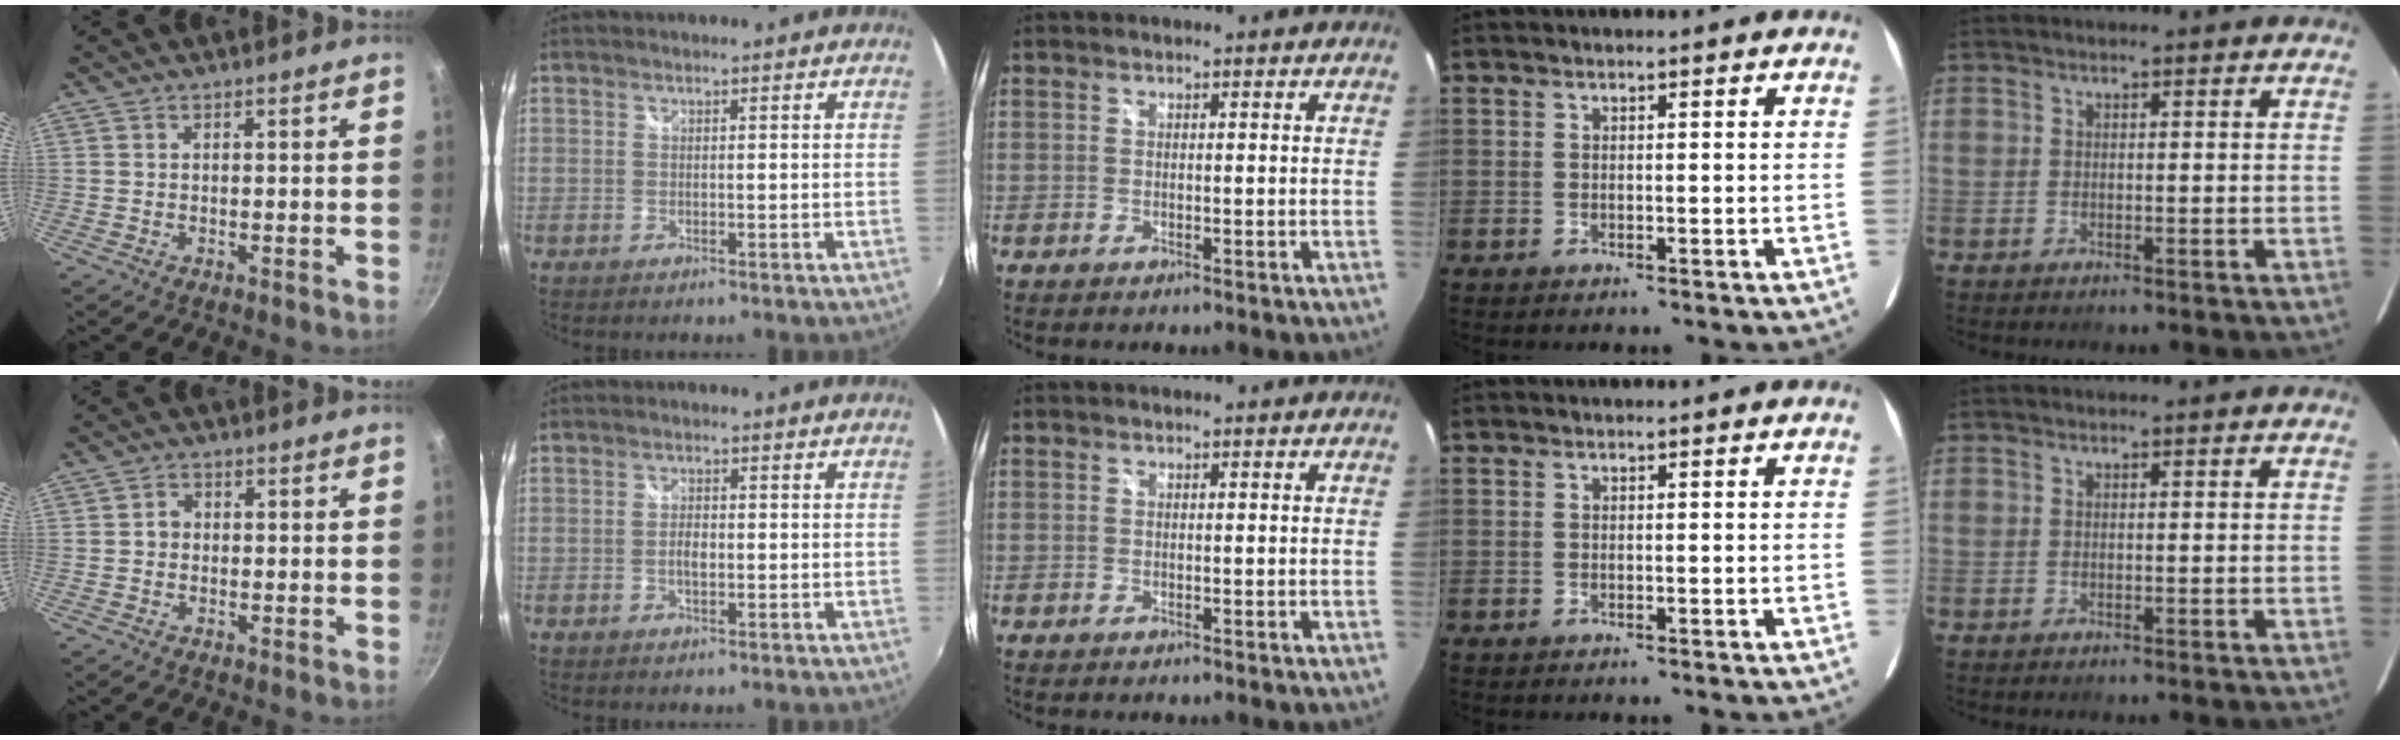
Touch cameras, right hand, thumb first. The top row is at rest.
{"thumb": {"total": 2.0, "force": [-0.1, 1.8, 0.9], "torque": [-0.009, 0.006, -0.004]}, "index": {"total": 2.2, "force": [-0.4, 1.1, 1.9], "torque": [-0.034, 0.002, -0.010]}}